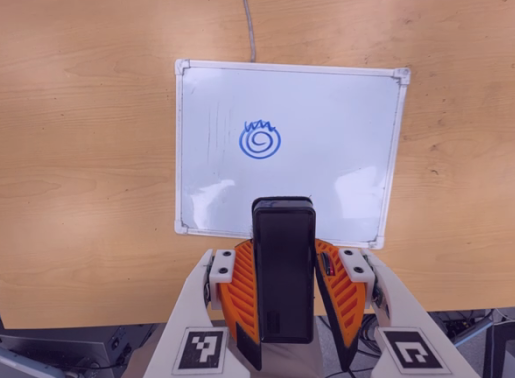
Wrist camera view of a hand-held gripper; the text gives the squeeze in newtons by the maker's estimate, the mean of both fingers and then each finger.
{"total": 6.6, "left": 5.1, "right": 8.1}